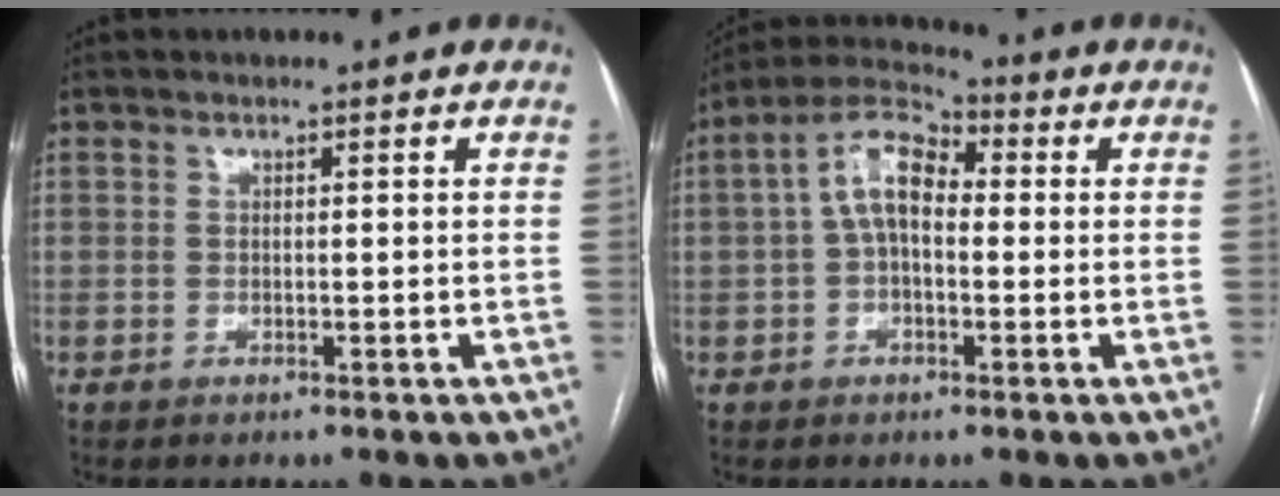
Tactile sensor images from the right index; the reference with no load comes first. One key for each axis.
{"total": 8.7, "fx": 0.6, "fy": 4.6, "fz": 7.3, "tx": -0.150, "ty": 0.042, "tz": 0.004}